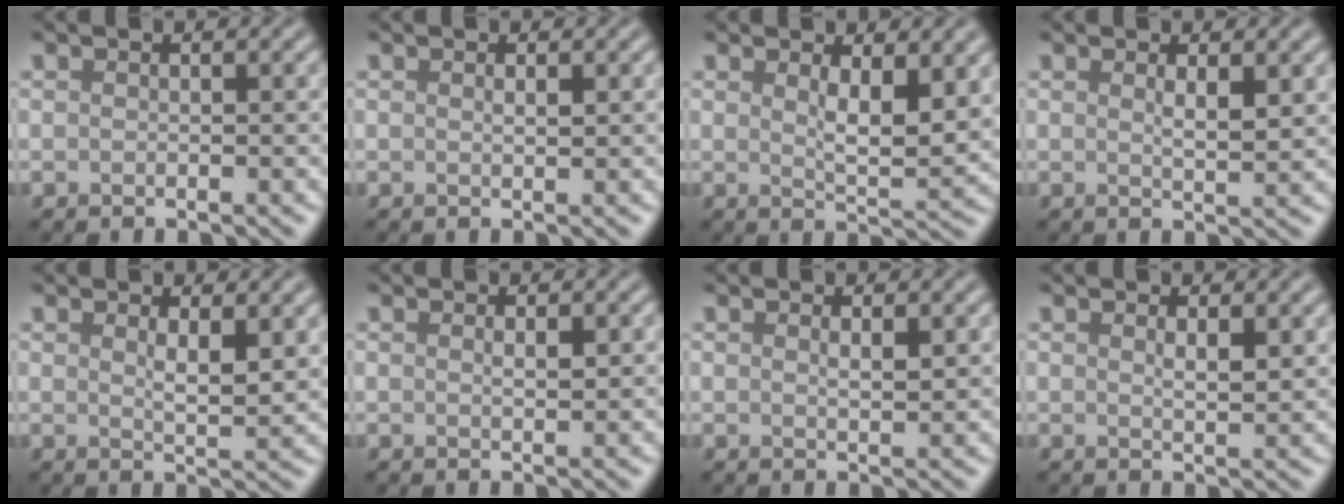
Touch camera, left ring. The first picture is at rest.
{"total": 0.6, "force": [0.2, 0.2, 0.5], "torque": [-0.008, -0.001, 0.004]}
{"total": 4.1, "force": [1.6, 1.3, 3.6], "torque": [-0.063, -0.011, 0.032]}
{"total": 1.7, "force": [0.8, 0.4, 1.4], "torque": [-0.023, -0.005, 0.015]}
{"total": 2.4, "force": [1.2, 0.6, 2.1], "torque": [-0.034, -0.007, 0.023]}
{"total": 0.9, "force": [0.3, 0.3, 0.8], "torque": [-0.014, -0.002, 0.006]}
{"total": 1.1, "force": [0.5, 0.3, 0.9], "torque": [-0.017, -0.004, 0.010]}
{"total": 1.4, "force": [0.8, 0.3, 1.1], "torque": [-0.019, -0.005, 0.014]}